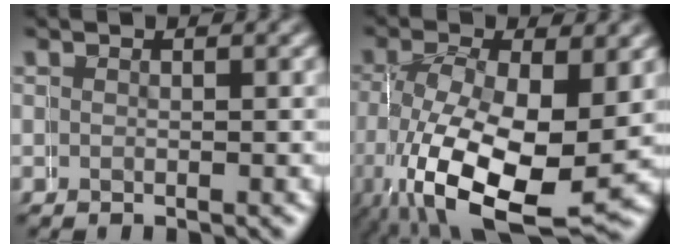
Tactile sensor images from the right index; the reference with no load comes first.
{"total": 9.4, "force": [-1.7, 5.5, 7.4], "torque": [-0.157, -0.056, 0.007]}